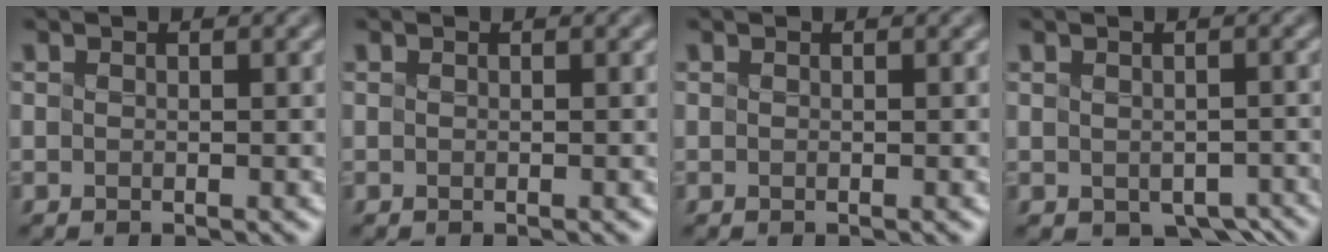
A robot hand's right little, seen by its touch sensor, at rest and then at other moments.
{"total": 0.0}
{"total": 0.0}
{"total": 3.7, "force": [-2.0, 2.3, 2.2], "torque": [-0.022, -0.019, -0.016]}